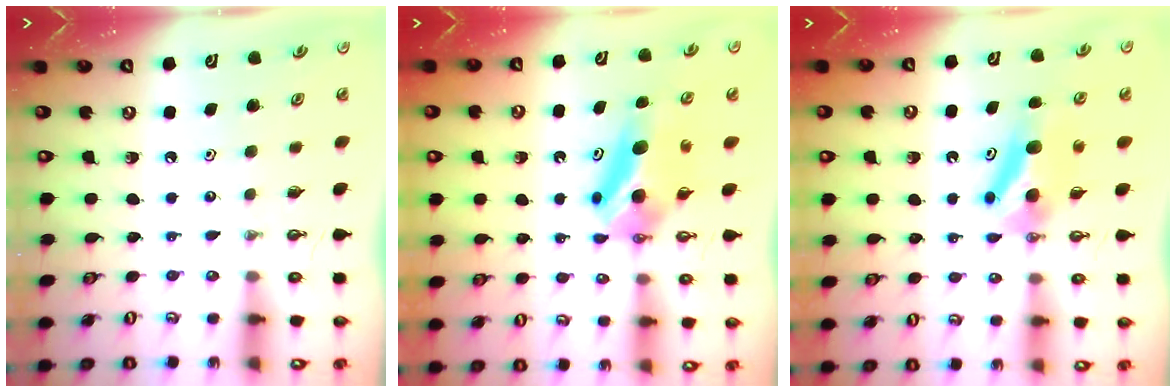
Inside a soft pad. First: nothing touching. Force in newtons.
{"total": 8.5, "press": 5.4, "slide": 6.5}
{"total": 6.8, "press": 6.6, "slide": 1.5}